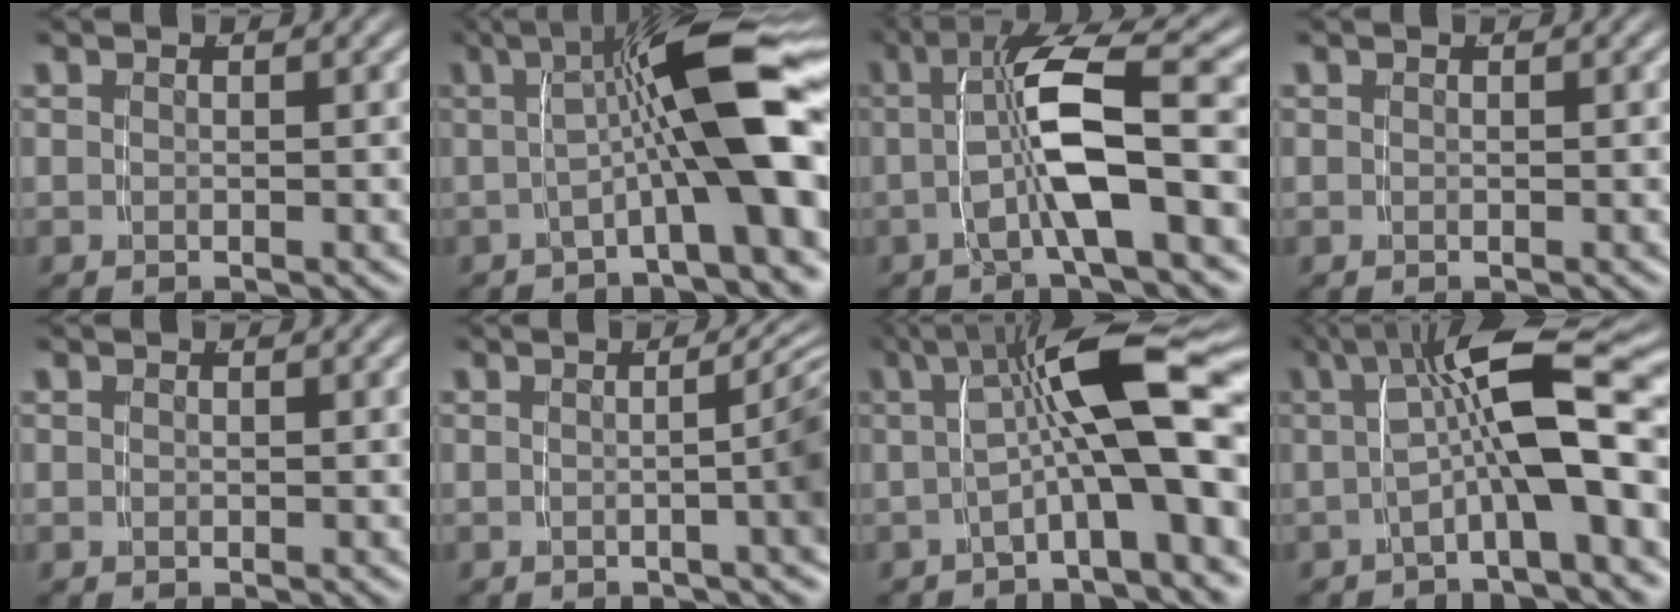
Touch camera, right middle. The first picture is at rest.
{"total": 8.9, "force": [0.3, 1.4, 8.8], "torque": [-0.126, 0.015, 0.001]}
{"total": 6.7, "force": [0.1, 1.3, 6.6], "torque": [-0.121, 0.002, 0.007]}
{"total": 0.0}
{"total": 0.0}
{"total": 5.1, "force": [-0.1, 1.3, 5.0], "torque": [-0.037, 0.017, -0.011]}
{"total": 9.1, "force": [0.5, 2.5, 8.8], "torque": [-0.127, 0.015, 0.007]}
{"total": 8.5, "force": [0.6, 2.5, 8.1], "torque": [-0.115, 0.014, 0.010]}